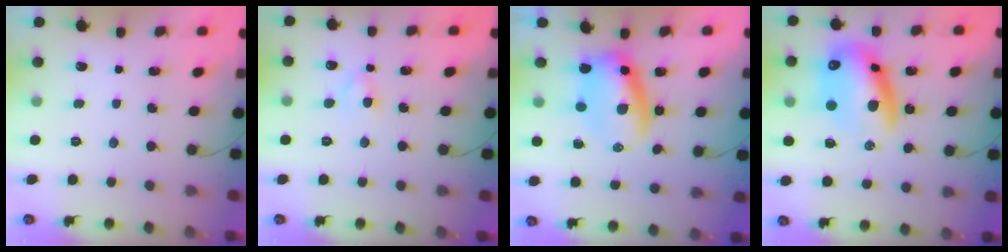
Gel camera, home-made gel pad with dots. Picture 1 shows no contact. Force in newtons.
{"total": 3.3, "press": 3.1, "slide": 1.0}
{"total": 7.9, "press": 7.6, "slide": 2.4}
{"total": 18.9, "press": 18.2, "slide": 4.8}